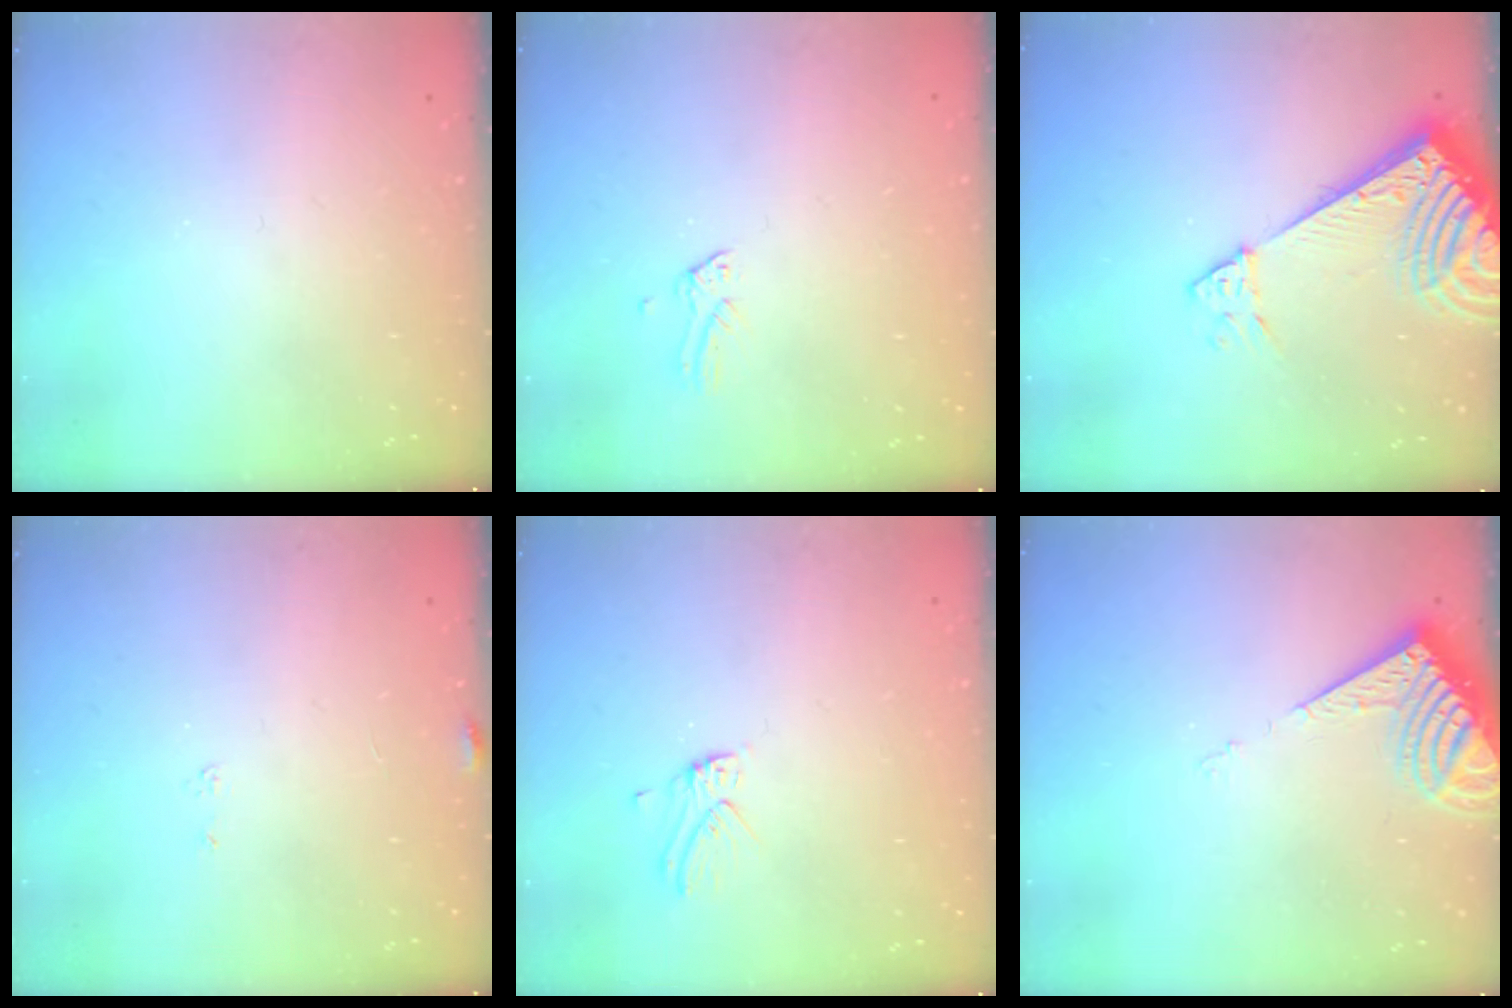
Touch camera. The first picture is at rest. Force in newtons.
{"total": 0.0}
{"total": 9.2, "press": 9.2, "slide": 1.2}
{"total": 5.4, "press": 5.4, "slide": 0.2}
{"total": 3.0, "press": 3.0, "slide": 0.3}
{"total": 7.9, "press": 7.9, "slide": 0.8}